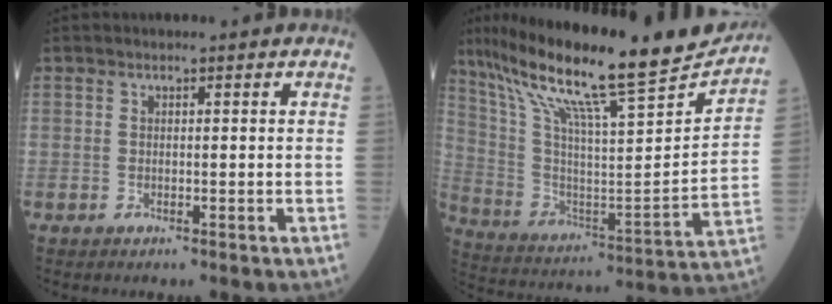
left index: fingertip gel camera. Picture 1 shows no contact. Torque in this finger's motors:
{"motor_torque": [0.88, -0.91, 0.38, 0.21]}